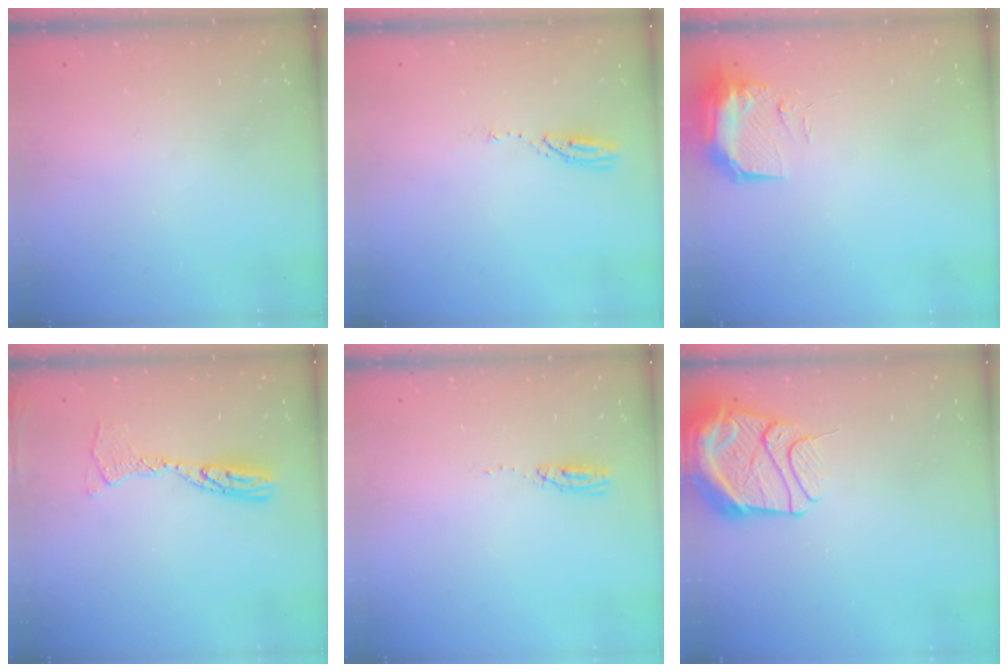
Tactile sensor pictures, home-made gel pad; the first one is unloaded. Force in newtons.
{"total": 4.1, "press": 4.1, "slide": 0.3}
{"total": 11.0, "press": 9.6, "slide": 5.4}
{"total": 10.3, "press": 10.3, "slide": 1.0}
{"total": 3.6, "press": 3.3, "slide": 1.5}
{"total": 14.8, "press": 14.7, "slide": 1.7}